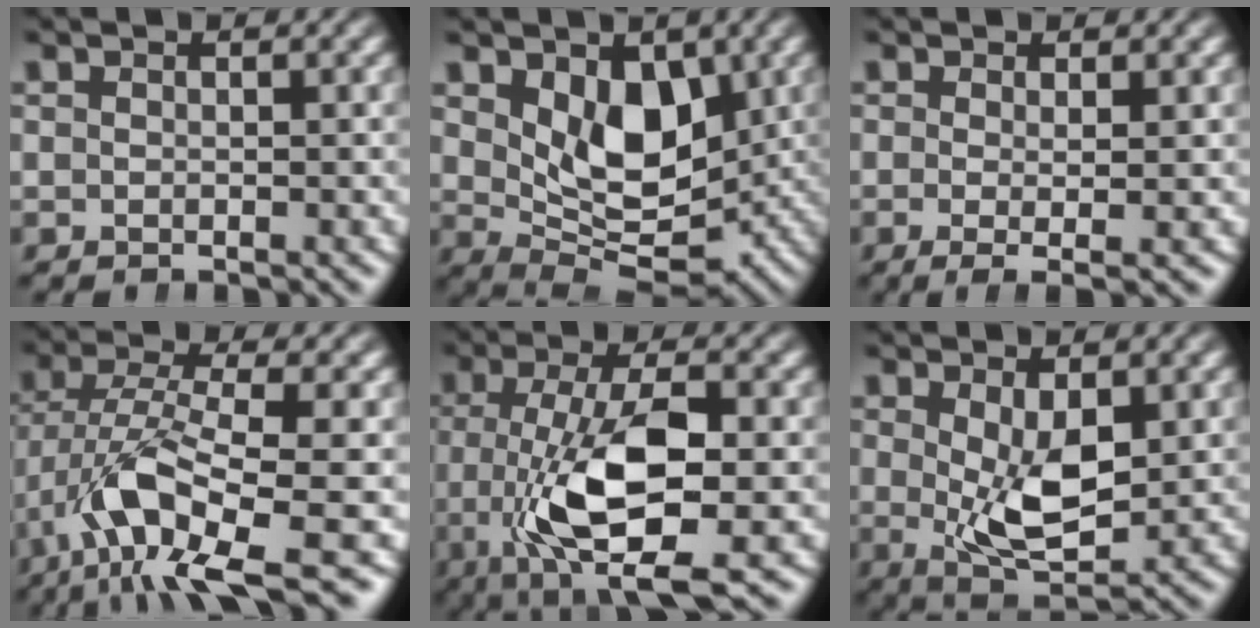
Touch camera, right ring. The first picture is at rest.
{"total": 7.7, "force": [0.9, 4.6, 6.2], "torque": [-0.109, -0.036, 0.028]}
{"total": 2.9, "force": [-1.4, 0.7, 2.4], "torque": [-0.054, -0.023, -0.014]}
{"total": 8.5, "force": [-3.0, 3.3, 7.3], "torque": [-0.153, -0.037, -0.028]}
{"total": 8.8, "force": [-1.4, 3.6, 8.0], "torque": [-0.160, -0.031, -0.008]}
{"total": 5.9, "force": [-0.2, 3.0, 5.1], "torque": [-0.090, -0.027, 0.008]}